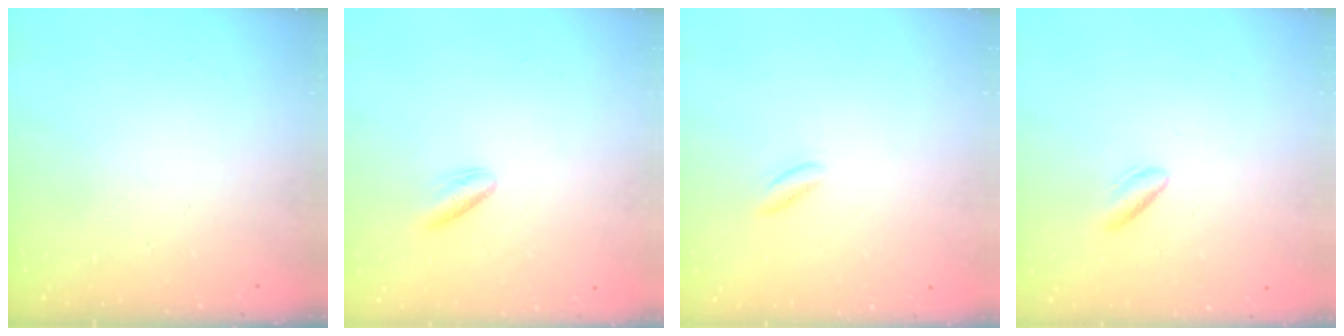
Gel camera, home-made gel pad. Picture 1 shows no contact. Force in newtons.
{"total": 2.8, "press": 2.4, "slide": 1.4}
{"total": 2.6, "press": 2.4, "slide": 1.1}
{"total": 2.6, "press": 2.3, "slide": 1.4}